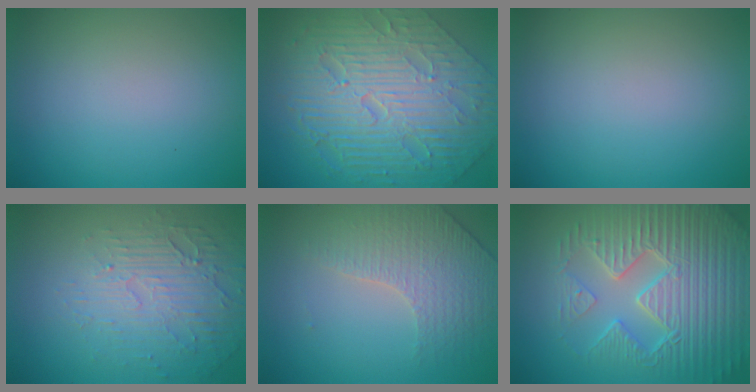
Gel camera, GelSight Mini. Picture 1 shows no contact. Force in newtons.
{"total": 11.2, "press": 7.3, "slide": 8.5}
{"total": 0.0}
{"total": 5.7, "press": 3.3, "slide": 4.6}
{"total": 4.1, "press": 3.1, "slide": 2.7}
{"total": 8.3, "press": 6.4, "slide": 5.3}